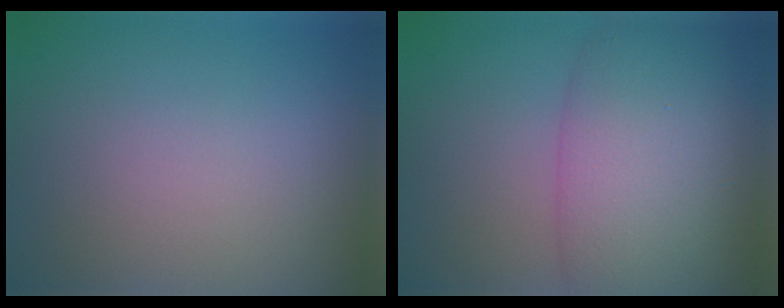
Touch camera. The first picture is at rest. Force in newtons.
{"total": 8.8, "press": 8.8, "slide": 0.3}